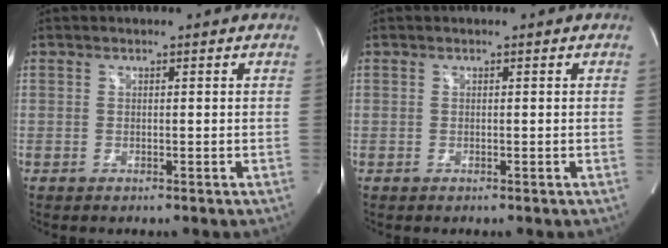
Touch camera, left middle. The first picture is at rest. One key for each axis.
{"total": 0.0}